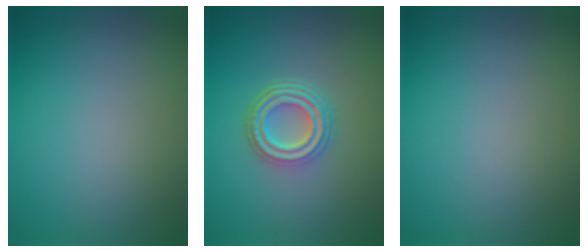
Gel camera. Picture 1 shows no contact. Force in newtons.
{"total": 4.8, "press": 3.4, "slide": 3.4}
{"total": 0.0}